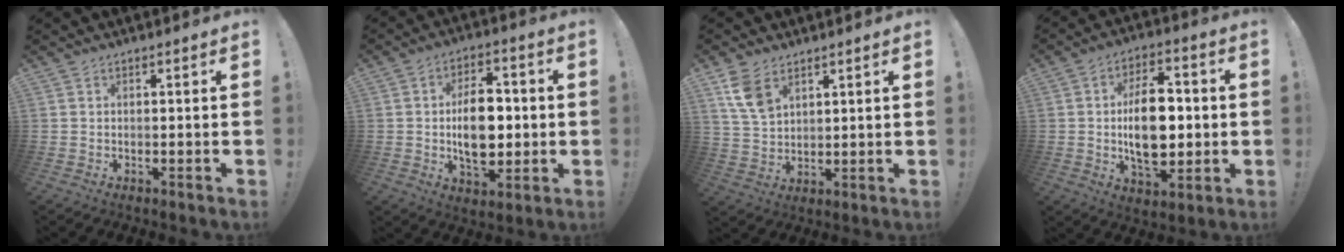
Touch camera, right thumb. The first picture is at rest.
{"total": 14.2, "force": [-0.2, 9.0, 11.0], "torque": [-0.177, 0.001, -0.007]}
{"total": 8.9, "force": [5.1, 5.4, 5.0], "torque": [-0.093, -0.019, 0.100]}
{"total": 16.6, "force": [-0.1, 9.9, 13.3], "torque": [-0.228, 0.004, -0.007]}